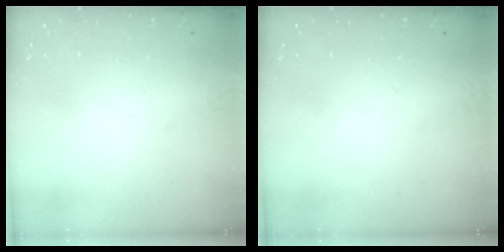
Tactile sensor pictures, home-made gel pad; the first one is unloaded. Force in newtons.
{"total": 0.0}